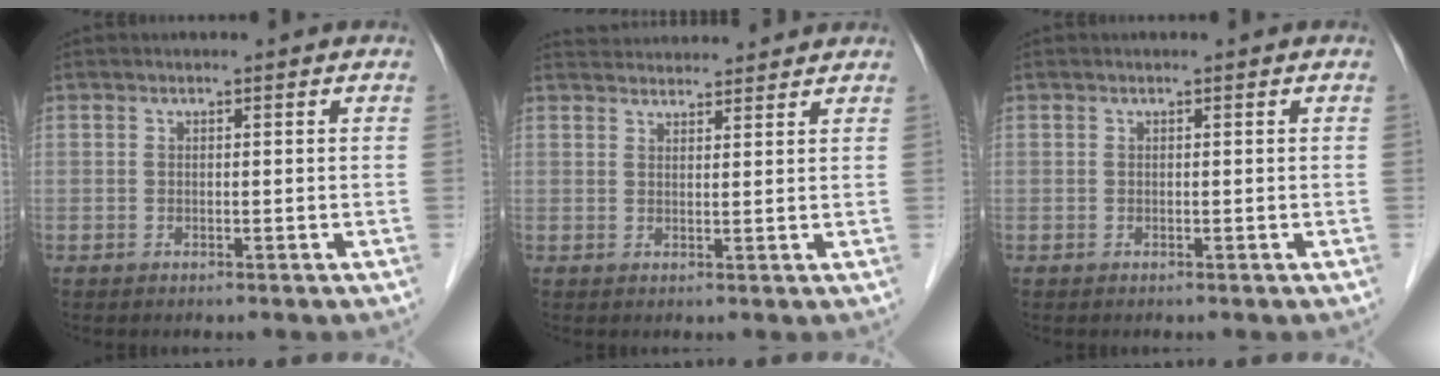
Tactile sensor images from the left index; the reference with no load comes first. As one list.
[{"total": 7.6, "force": [7.5, 0.9, 1.3], "torque": [-0.023, 0.035, 0.105]}, {"total": 0.0}]